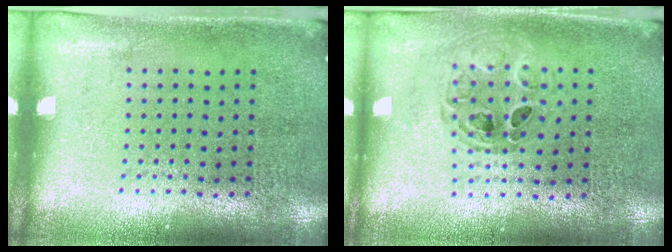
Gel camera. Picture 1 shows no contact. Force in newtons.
{"total": 0.8, "press": 0.7, "slide": 0.1}